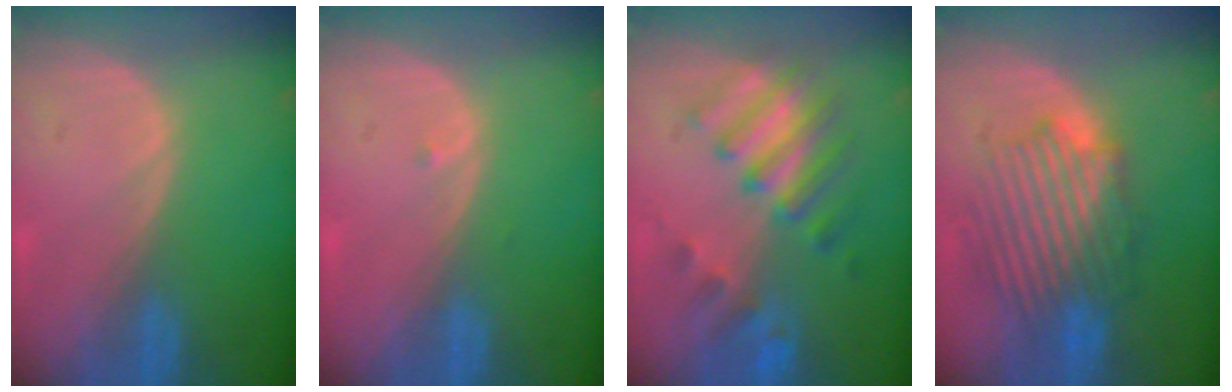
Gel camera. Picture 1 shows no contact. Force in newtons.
{"total": 0.5, "press": 0.4, "slide": 0.3}
{"total": 7.7, "press": 7.5, "slide": 1.8}
{"total": 8.6, "press": 8.5, "slide": 1.6}